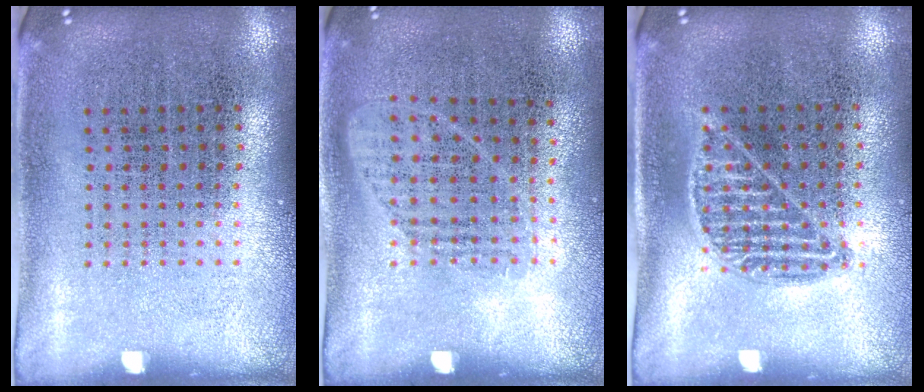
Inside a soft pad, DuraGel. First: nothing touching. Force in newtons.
{"total": 1.0, "press": 0.8, "slide": 0.6}
{"total": 0.9, "press": 0.9, "slide": 0.4}